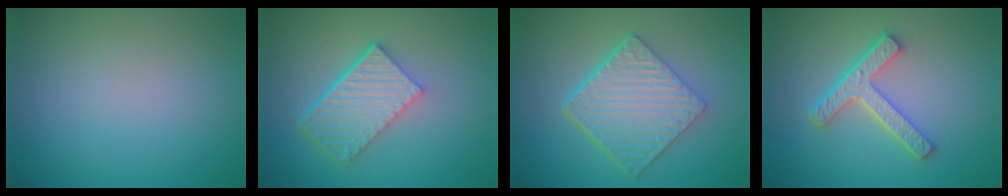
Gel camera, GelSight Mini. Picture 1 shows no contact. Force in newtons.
{"total": 6.2, "press": 4.2, "slide": 4.6}
{"total": 6.5, "press": 4.6, "slide": 4.5}
{"total": 4.3, "press": 3.3, "slide": 2.9}